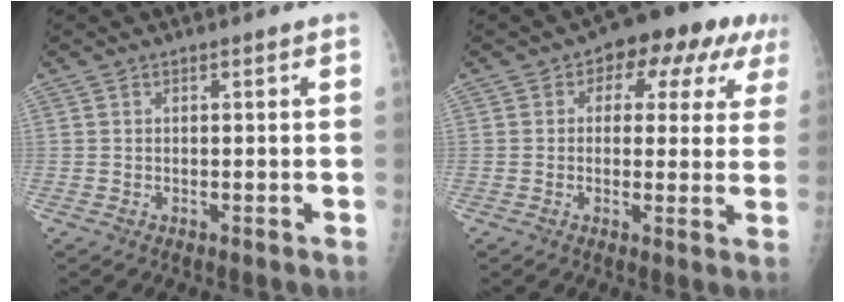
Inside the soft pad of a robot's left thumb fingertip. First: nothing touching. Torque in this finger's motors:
{"motor_torque": [-0.05, 0.27, 0.10, 0.00, 0.11]}